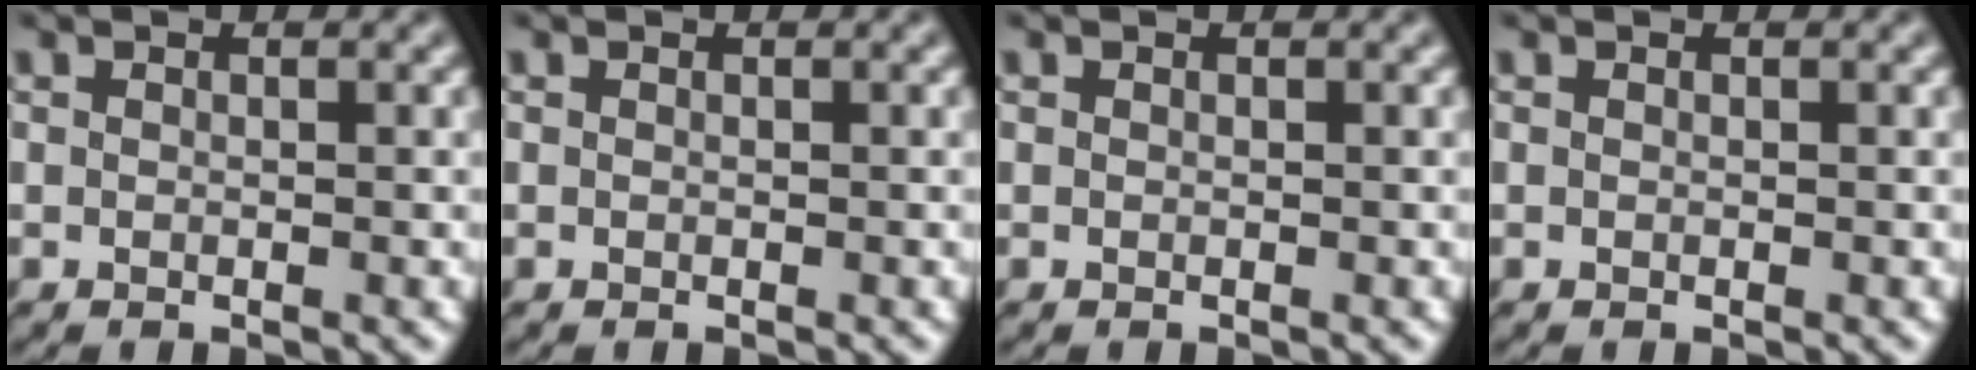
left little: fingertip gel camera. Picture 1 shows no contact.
{"total": 0.0}
{"total": 0.0}
{"total": 0.0}